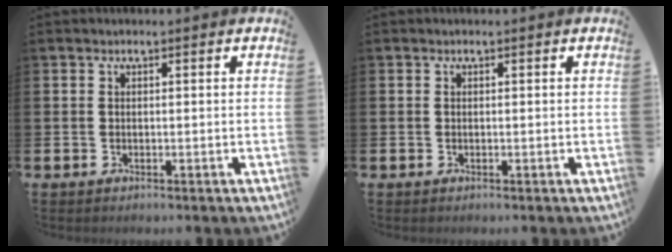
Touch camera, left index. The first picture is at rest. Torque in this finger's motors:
{"motor_torque": [0.03, 0.01, -0.01, 0.01]}